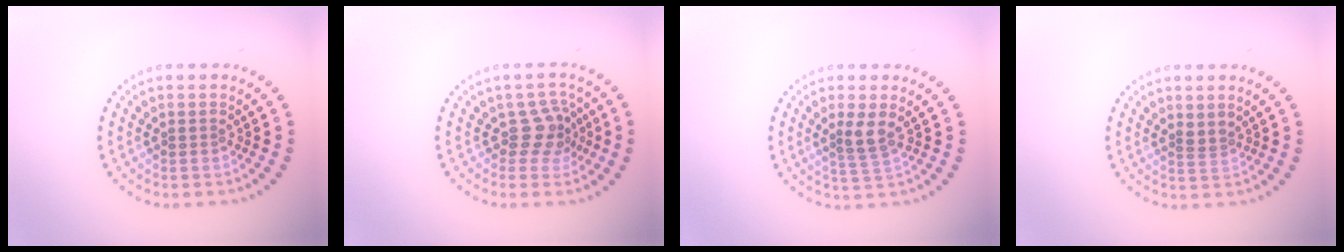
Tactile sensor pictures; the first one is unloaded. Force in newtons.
{"total": 2.6, "press": 2.1, "slide": 1.6}
{"total": 2.0, "press": 1.6, "slide": 1.1}
{"total": 1.1, "press": 0.6, "slide": 0.9}